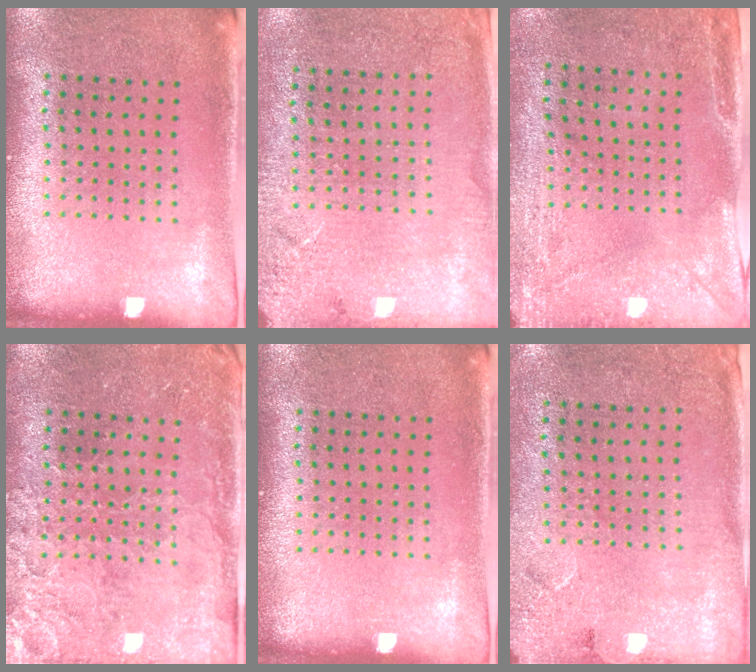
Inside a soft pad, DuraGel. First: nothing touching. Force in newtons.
{"total": 2.6, "press": 2.5, "slide": 0.5}
{"total": 2.9, "press": 2.3, "slide": 1.8}
{"total": 3.3, "press": 3.1, "slide": 1.1}
{"total": 0.0}
{"total": 2.7, "press": 2.2, "slide": 1.6}